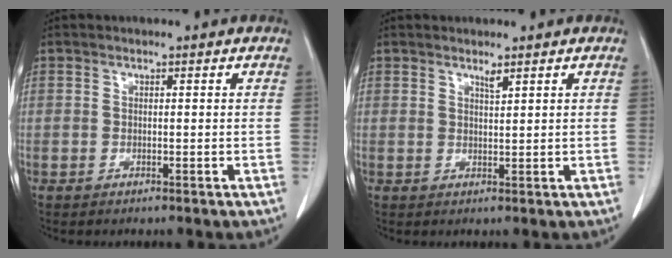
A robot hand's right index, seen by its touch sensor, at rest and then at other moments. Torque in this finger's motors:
{"motor_torque": [0.11, -0.09, 0.00, 0.00]}